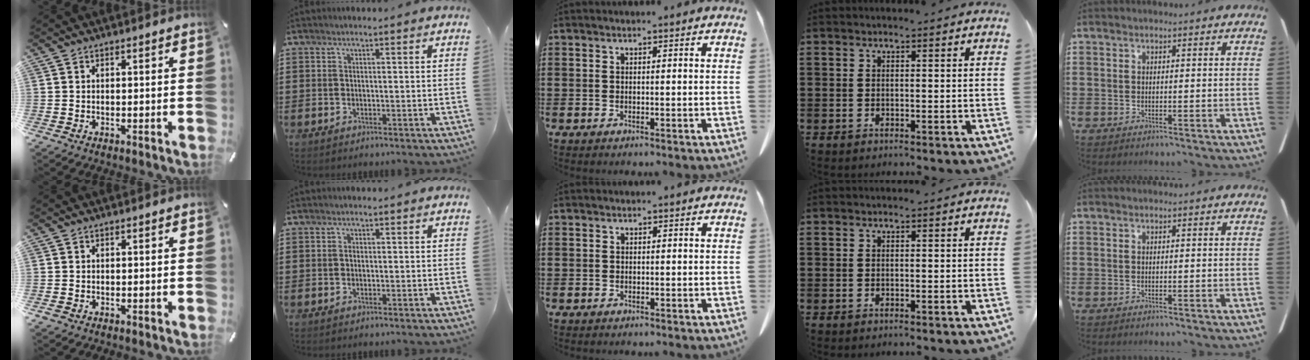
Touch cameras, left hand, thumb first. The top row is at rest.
{"thumb": {"total": 0.6, "force": [-0.3, 0.6, 0.1], "torque": [-0.001, 0.003, -0.008]}, "index": {"total": 0.6, "force": [0.0, 0.3, 0.5], "torque": [-0.012, 0.000, 0.001]}, "middle": {"total": 0.5, "force": [0.0, 0.5, 0.1], "torque": [-0.004, 0.002, -0.001]}}